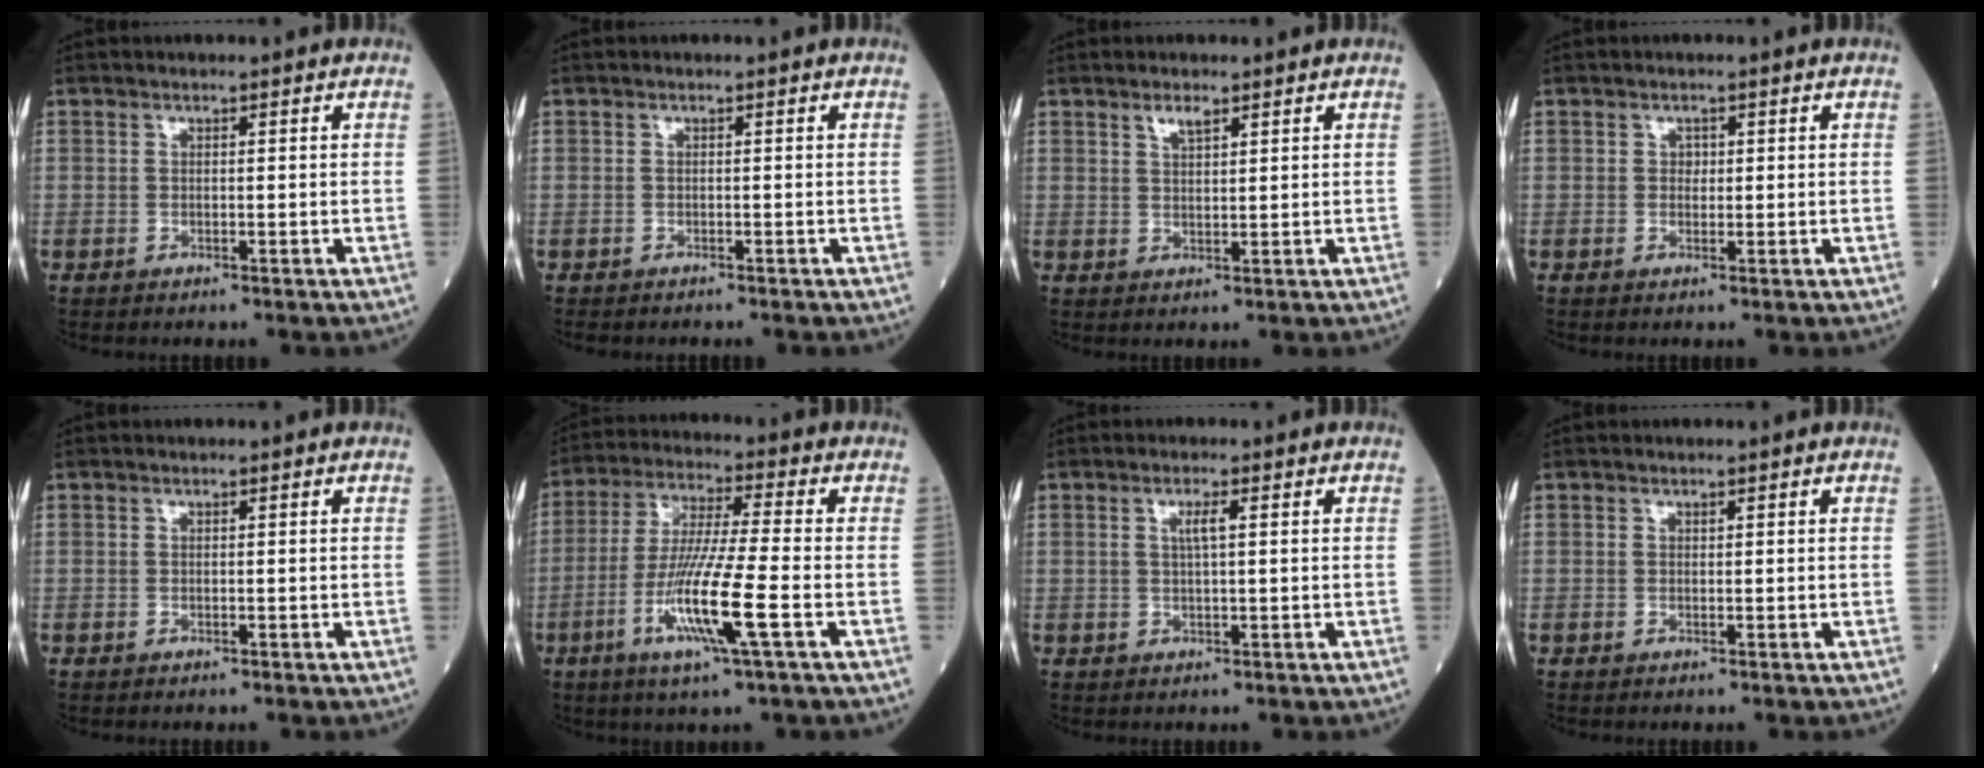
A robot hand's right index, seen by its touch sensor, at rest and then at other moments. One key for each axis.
{"total": 2.0, "fx": -1.8, "fy": 0.6, "fz": 0.6, "tx": -0.010, "ty": -0.002, "tz": -0.023}
{"total": 2.2, "fx": 1.5, "fy": 0.5, "fz": 1.5, "tx": -0.030, "ty": 0.001, "tz": 0.031}
{"total": 0.9, "fx": 0.2, "fy": 0.7, "fz": 0.4, "tx": -0.003, "ty": 0.002, "tz": 0.001}
{"total": 0.0}
{"total": 12.2, "fx": -4.1, "fy": -0.2, "fz": 11.5, "tx": -0.227, "ty": -0.017, "tz": -0.082}
{"total": 2.2, "fx": 0.6, "fy": 0.2, "fz": 2.1, "tx": -0.043, "ty": -0.001, "tz": 0.012}
{"total": 0.0}